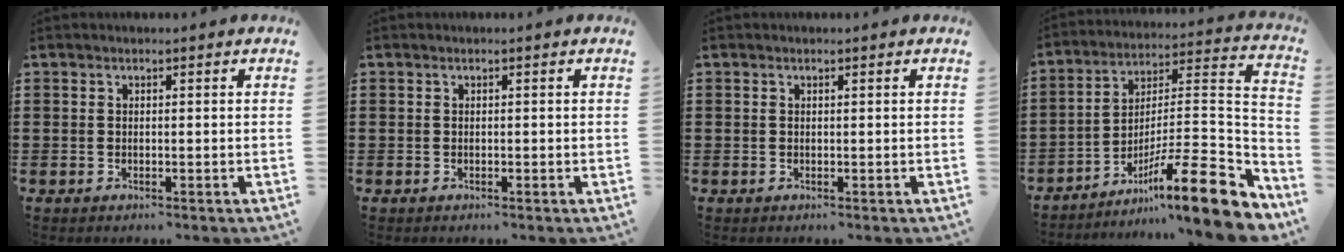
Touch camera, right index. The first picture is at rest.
{"total": 0.0}
{"total": 0.0}
{"total": 14.0, "force": [-8.8, 1.8, 10.7], "torque": [-0.148, 0.014, -0.154]}